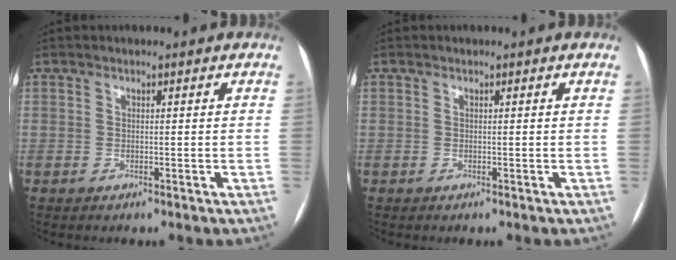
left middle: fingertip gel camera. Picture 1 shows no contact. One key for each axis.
{"total": 0.0}